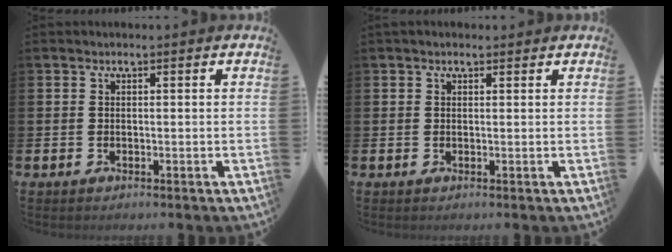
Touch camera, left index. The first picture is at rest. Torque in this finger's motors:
{"motor_torque": [0.82, -1.33, 0.03, 0.09]}